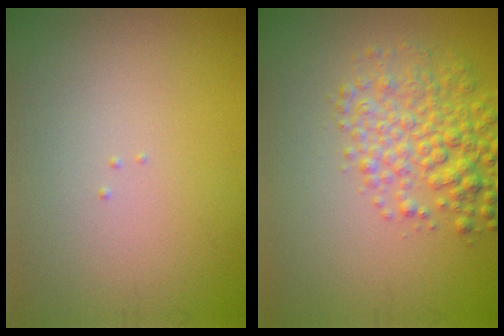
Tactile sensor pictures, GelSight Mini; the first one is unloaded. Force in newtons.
{"total": 4.9, "press": 4.9, "slide": 0.1}